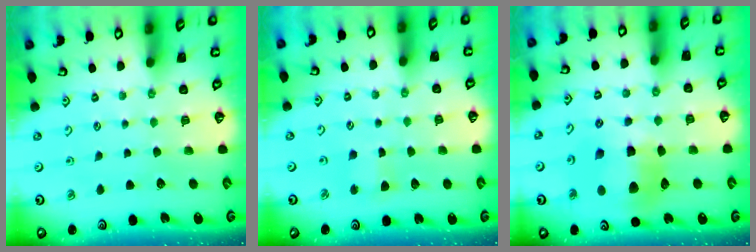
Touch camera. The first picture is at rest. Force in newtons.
{"total": 2.7, "press": 2.6, "slide": 0.3}
{"total": 11.8, "press": 11.6, "slide": 1.8}